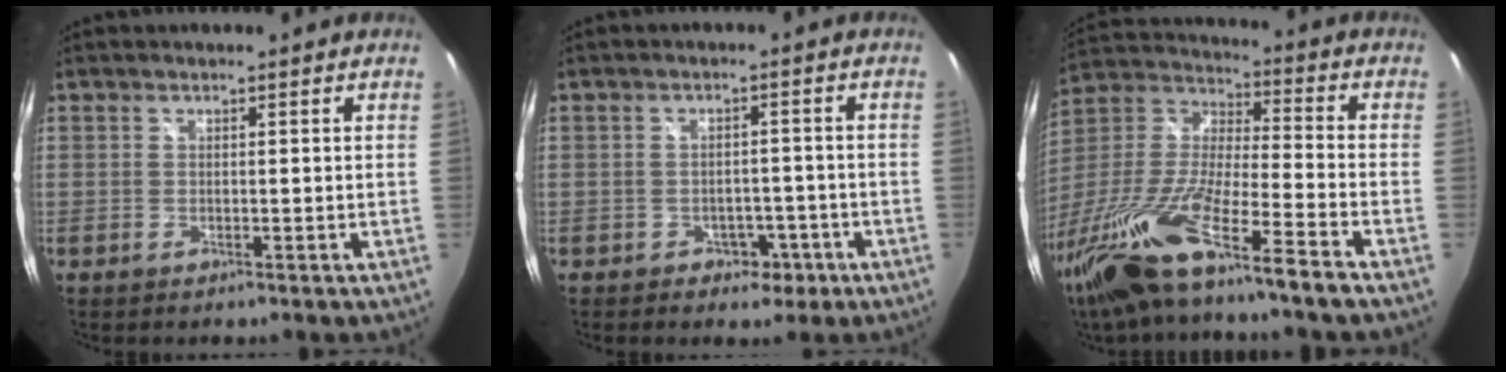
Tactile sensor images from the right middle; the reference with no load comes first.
{"total": 4.2, "force": [-2.2, 3.1, 1.6], "torque": [-0.034, 0.004, -0.022]}
{"total": 22.4, "force": [-15.8, 1.1, 15.9], "torque": [-0.309, -0.045, -0.297]}